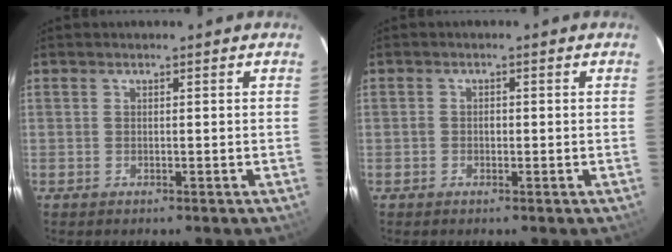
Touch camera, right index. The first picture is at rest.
{"total": 1.0, "force": [-0.3, 0.8, 0.5], "torque": [-0.007, 0.004, -0.007]}